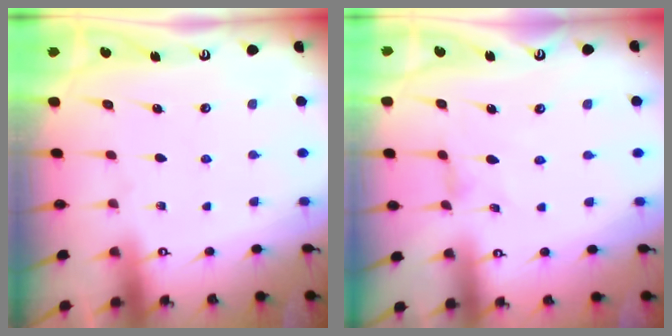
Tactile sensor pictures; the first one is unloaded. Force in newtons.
{"total": 0.0}